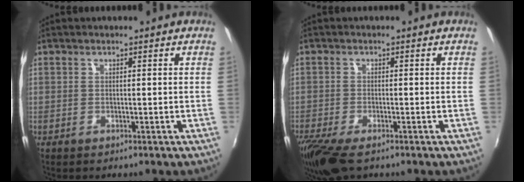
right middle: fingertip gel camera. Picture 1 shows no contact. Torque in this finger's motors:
{"motor_torque": [0.69, -0.63, 0.32, 0.10]}